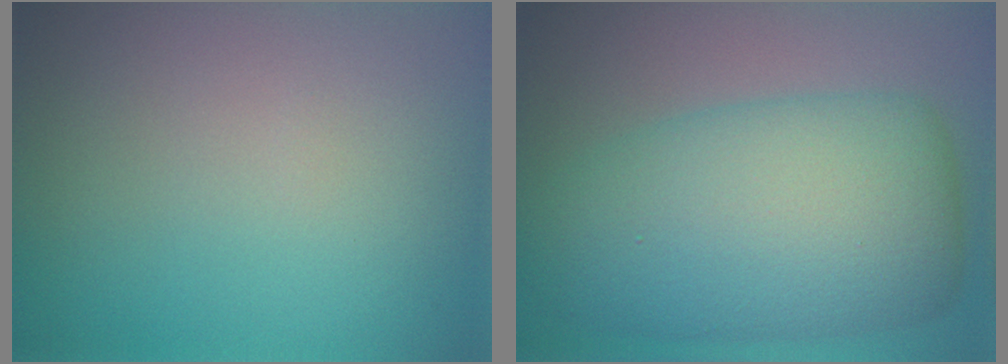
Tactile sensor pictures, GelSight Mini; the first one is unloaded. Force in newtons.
{"total": 10.6, "press": 10.6, "slide": 0.3}